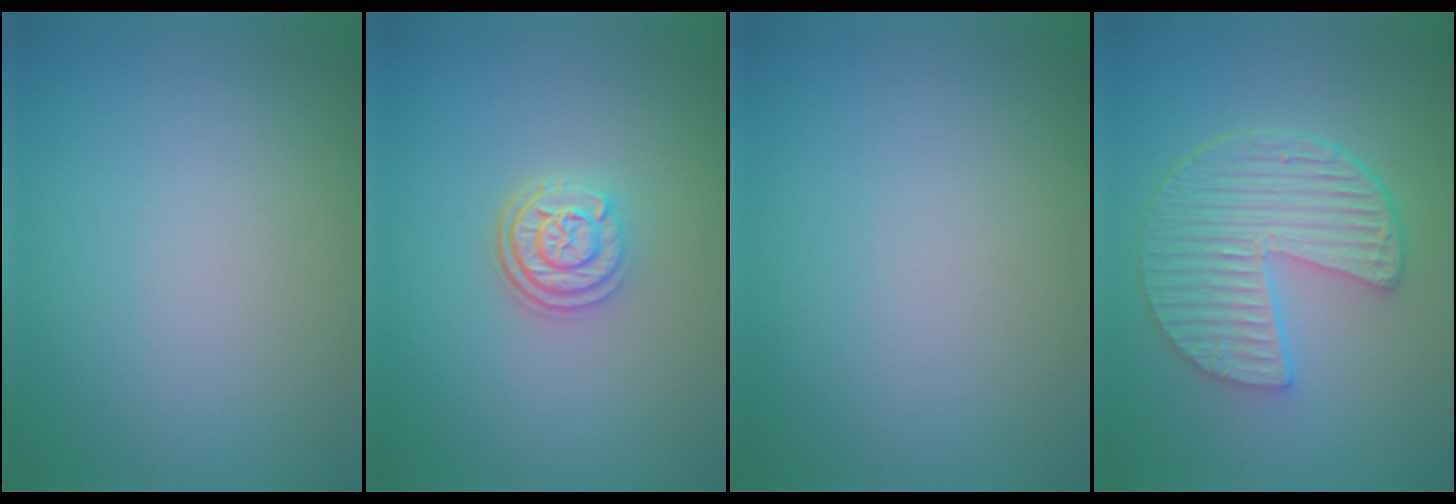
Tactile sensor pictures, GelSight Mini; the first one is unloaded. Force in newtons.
{"total": 3.1, "press": 2.5, "slide": 1.8}
{"total": 0.0}
{"total": 6.3, "press": 4.8, "slide": 4.1}